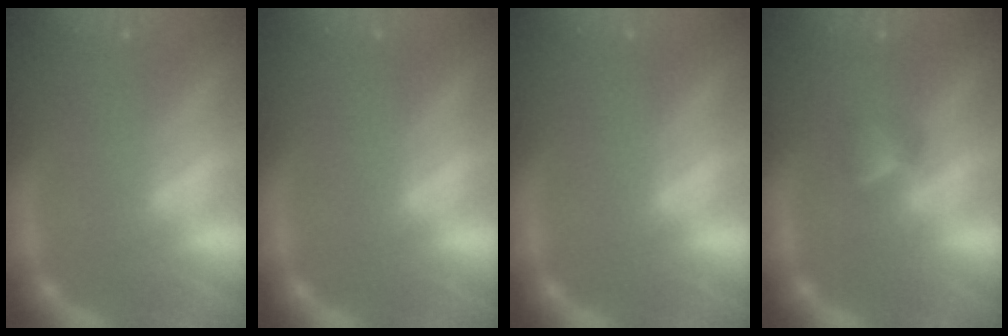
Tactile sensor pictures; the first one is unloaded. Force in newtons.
{"total": 0.0}
{"total": 0.0}
{"total": 1.9}